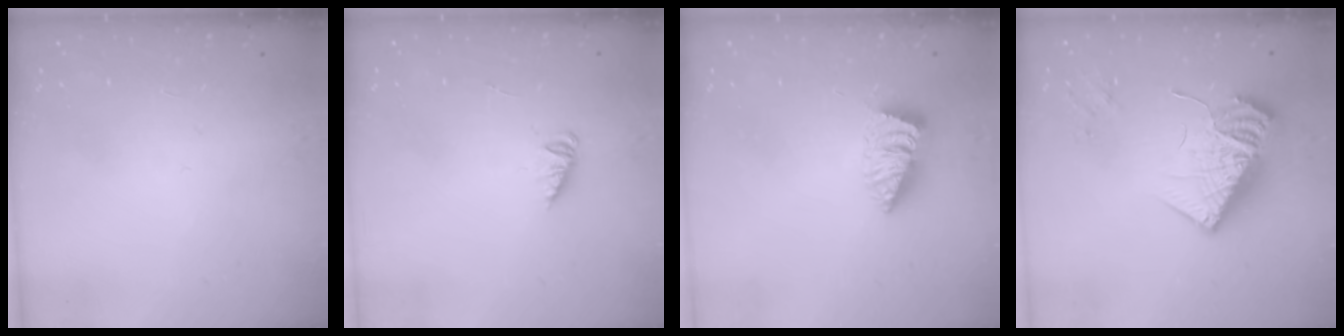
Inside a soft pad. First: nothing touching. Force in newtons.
{"total": 1.1, "press": 1.1, "slide": 0.2}
{"total": 3.0, "press": 2.9, "slide": 0.3}
{"total": 14.4, "press": 14.4, "slide": 1.1}